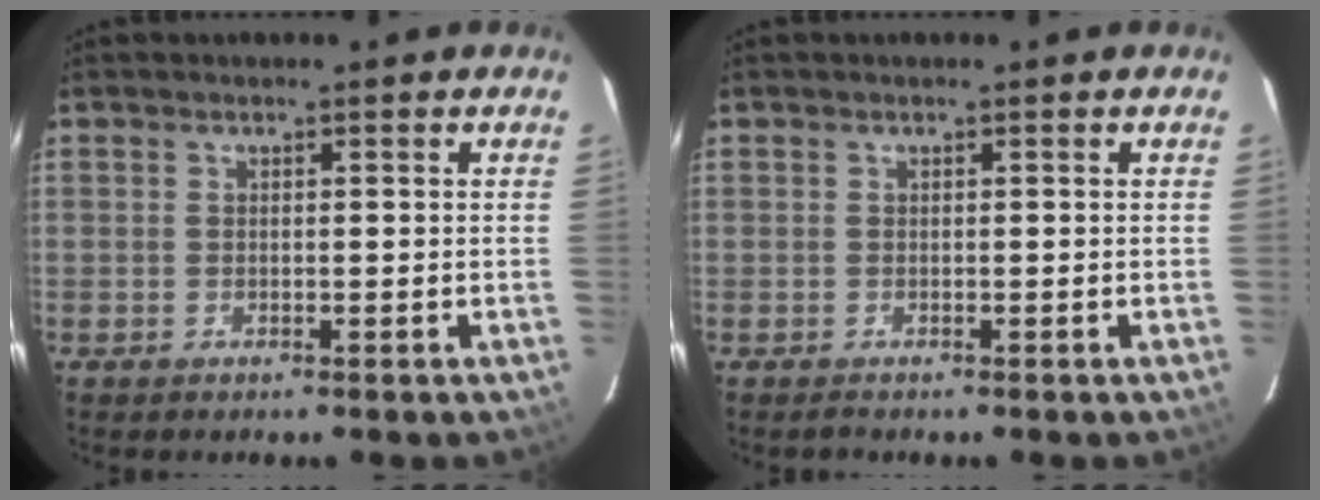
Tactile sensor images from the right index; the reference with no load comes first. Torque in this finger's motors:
{"motor_torque": [-0.50, 0.13, -0.75, -0.15]}